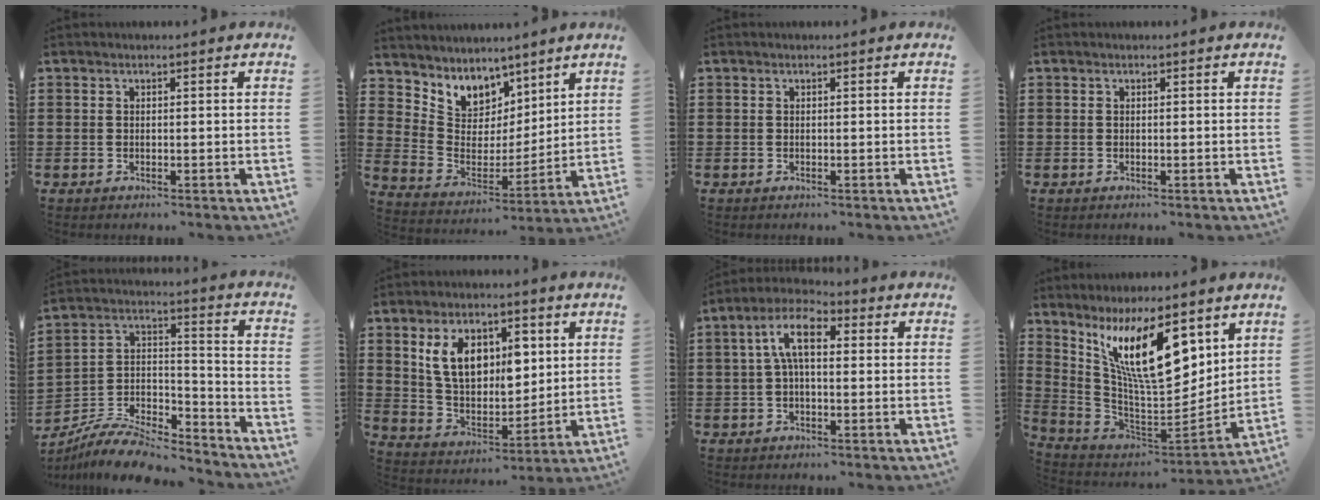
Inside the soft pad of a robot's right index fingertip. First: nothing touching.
{"total": 6.5, "force": [4.9, 4.2, -0.8], "torque": [-0.038, -0.054, 0.092]}
{"total": 0.0}
{"total": 0.0}
{"total": 8.5, "force": [-7.9, 2.0, 2.4], "torque": [-0.041, 0.018, -0.154]}
{"total": 10.5, "force": [4.4, 6.1, 7.3], "torque": [-0.149, 0.013, 0.081]}
{"total": 7.0, "force": [0.9, 3.1, 6.2], "torque": [-0.132, 0.008, 0.011]}
{"total": 15.8, "force": [7.9, 5.5, 12.5], "torque": [-0.243, -0.031, 0.137]}